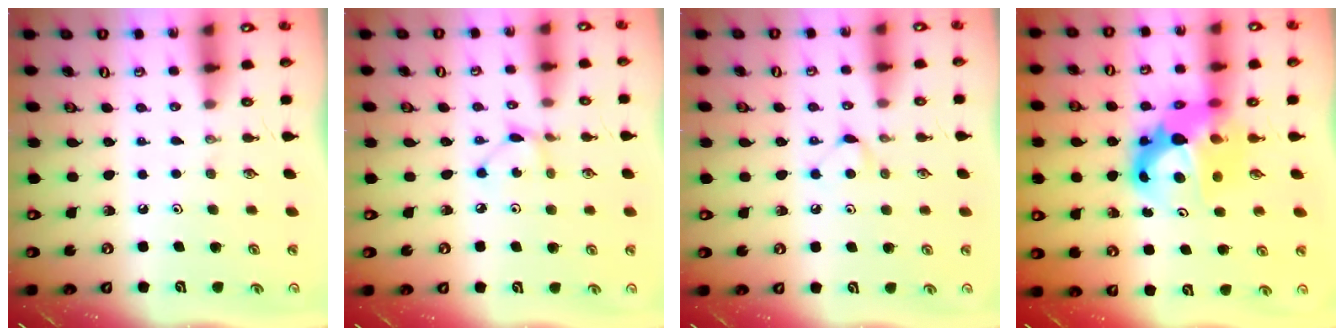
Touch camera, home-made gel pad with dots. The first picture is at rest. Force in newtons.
{"total": 2.6, "press": 2.6, "slide": 0.0}
{"total": 5.1, "press": 5.1, "slide": 0.7}
{"total": 11.3, "press": 11.2, "slide": 1.0}